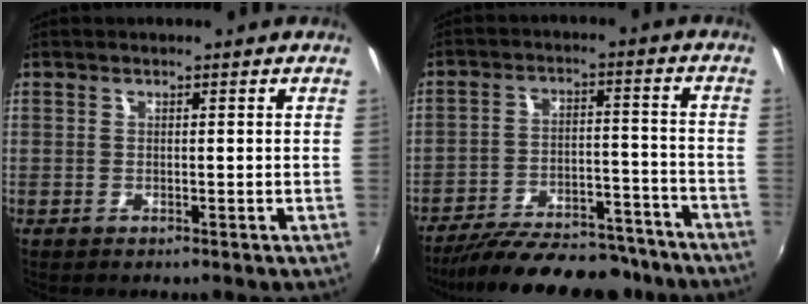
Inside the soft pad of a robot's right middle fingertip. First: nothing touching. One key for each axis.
{"total": 22.4, "fx": -19.4, "fy": 6.6, "fz": 9.1, "tx": -0.175, "ty": -0.006, "tz": -0.263}